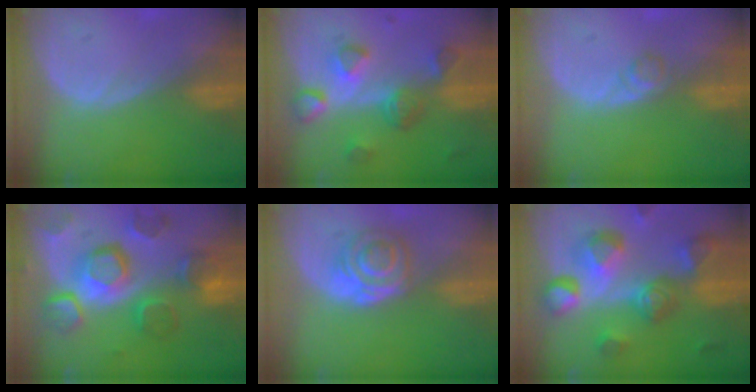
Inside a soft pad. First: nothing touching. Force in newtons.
{"total": 8.1, "press": 7.2, "slide": 3.7}
{"total": 1.6, "press": 1.6, "slide": 0.2}
{"total": 12.3, "press": 10.7, "slide": 6.0}
{"total": 6.3, "press": 5.2, "slide": 3.5}
{"total": 11.2, "press": 10.0, "slide": 5.0}